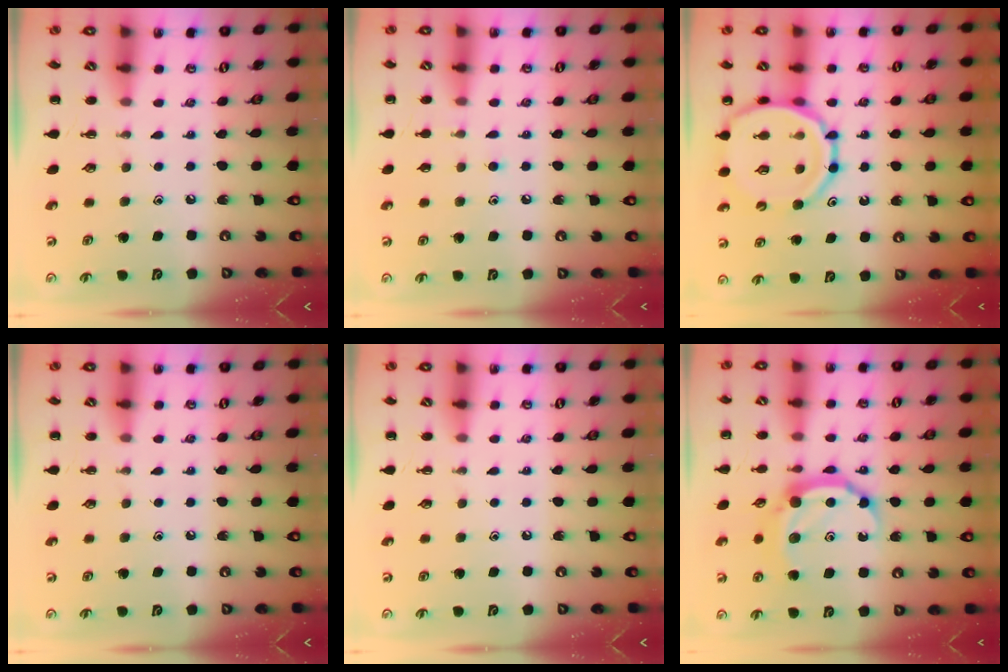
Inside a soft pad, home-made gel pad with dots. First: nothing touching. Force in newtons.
{"total": 5.2, "press": 4.9, "slide": 1.6}
{"total": 14.7, "press": 14.3, "slide": 3.6}
{"total": 0.0}
{"total": 0.0}
{"total": 12.0, "press": 11.9, "slide": 0.9}